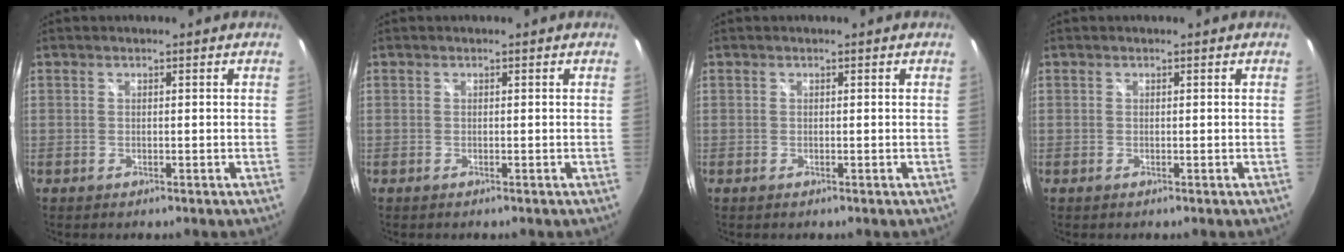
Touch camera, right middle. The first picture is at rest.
{"total": 0.0}
{"total": 0.0}
{"total": 0.0}